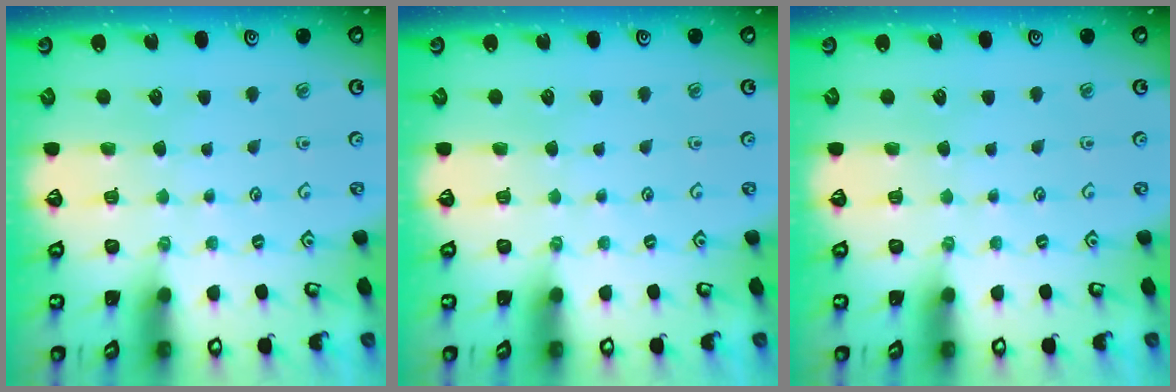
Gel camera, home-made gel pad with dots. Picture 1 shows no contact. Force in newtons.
{"total": 0.0}
{"total": 0.0}